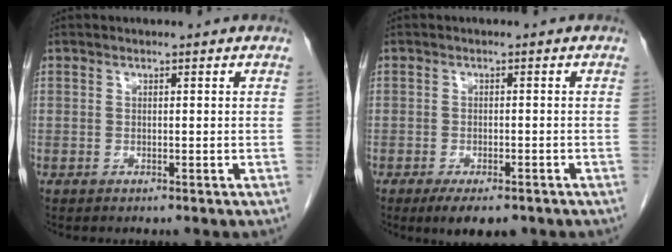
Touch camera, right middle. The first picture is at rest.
{"total": 5.7, "force": [-4.0, 2.0, 3.5], "torque": [-0.048, -0.007, -0.058]}